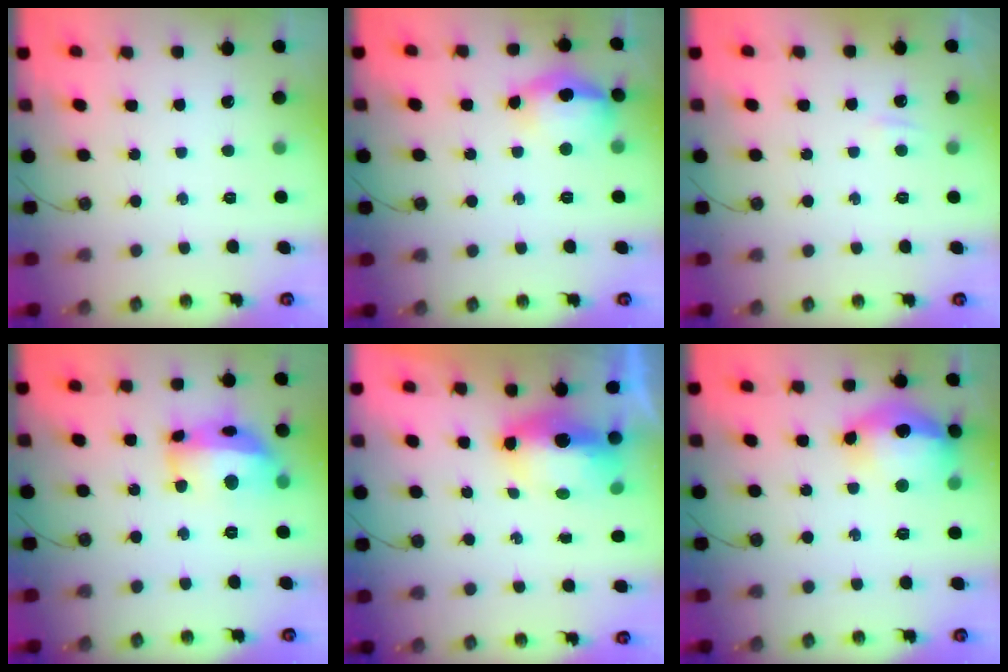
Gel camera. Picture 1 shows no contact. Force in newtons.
{"total": 14.1, "press": 14.0, "slide": 1.9}
{"total": 2.8, "press": 2.8, "slide": 0.5}
{"total": 17.0, "press": 16.9, "slide": 1.9}
{"total": 8.1, "press": 7.9, "slide": 1.4}
{"total": 16.8, "press": 16.7, "slide": 1.4}